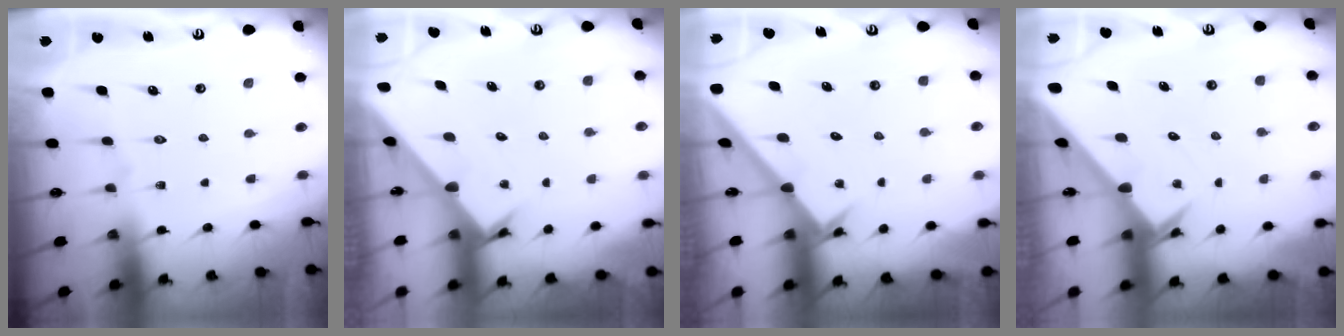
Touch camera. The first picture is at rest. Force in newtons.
{"total": 2.4, "press": 2.4, "slide": 0.0}
{"total": 2.2, "press": 2.2, "slide": 0.2}
{"total": 2.7, "press": 2.7, "slide": 0.2}